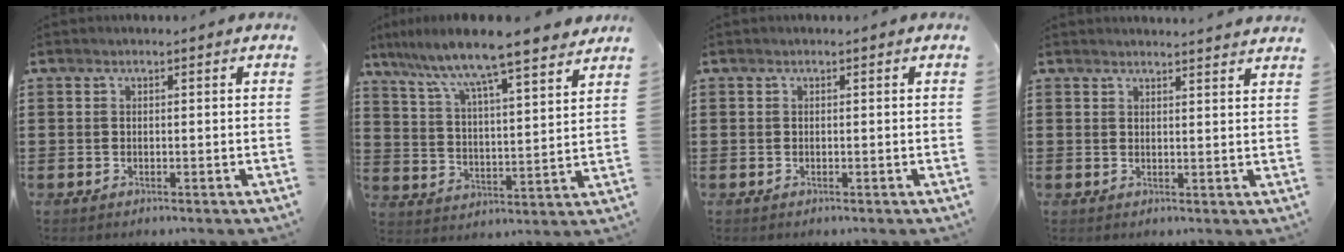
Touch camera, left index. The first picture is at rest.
{"total": 8.4, "force": [7.5, -0.1, 3.6], "torque": [-0.103, -0.051, 0.122]}
{"total": 0.0}
{"total": 2.3, "force": [2.2, -0.4, 0.2], "torque": [-0.008, -0.008, 0.042]}